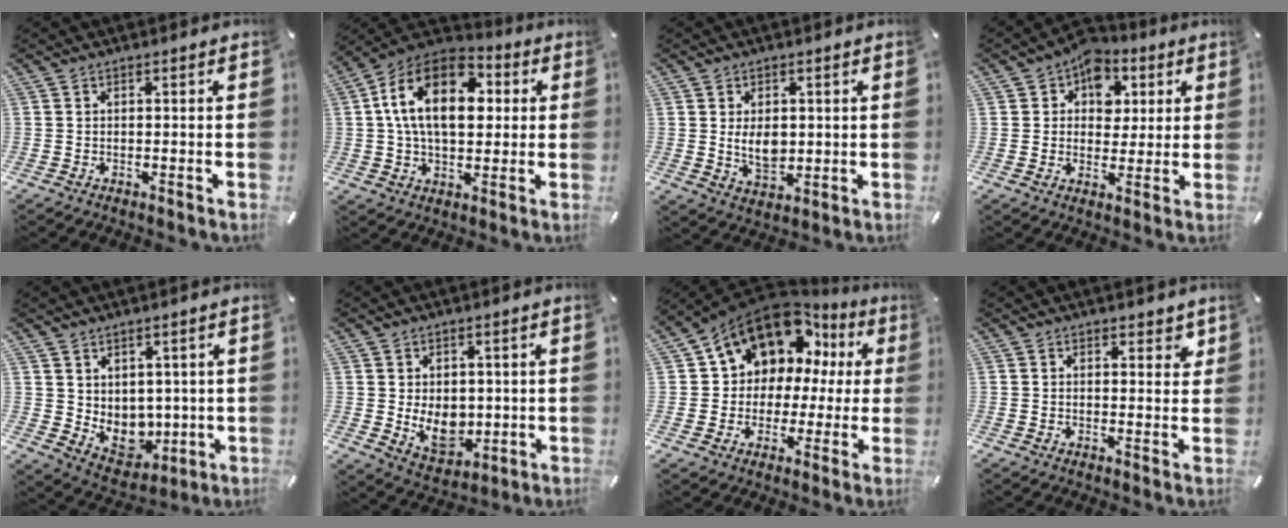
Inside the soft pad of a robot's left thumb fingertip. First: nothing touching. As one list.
[{"total": 17.8, "force": [4.1, 11.4, 13.0], "torque": [-0.253, -0.003, 0.066]}, {"total": 6.5, "force": [0.7, 4.3, 4.8], "torque": [-0.090, -0.011, 0.004]}, {"total": 8.8, "force": [3.0, 7.4, 3.7], "torque": [-0.049, -0.021, 0.050]}, {"total": 7.9, "force": [1.7, 7.2, 2.7], "torque": [-0.048, -0.034, 0.042]}, {"total": 9.0, "force": [-0.1, 7.3, 5.3], "torque": [-0.077, -0.001, 0.002]}, {"total": 13.2, "force": [7.8, 9.5, 4.9], "torque": [-0.102, -0.055, 0.145]}, {"total": 2.7, "force": [1.7, 1.7, 1.3], "torque": [-0.005, -0.004, 0.025]}]